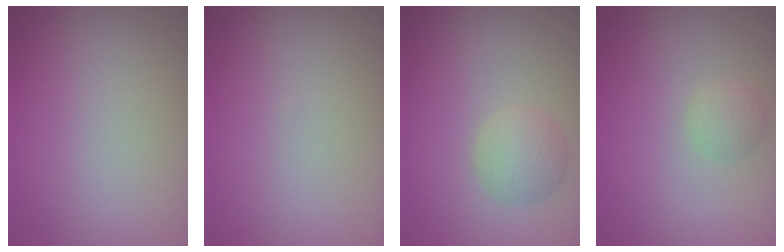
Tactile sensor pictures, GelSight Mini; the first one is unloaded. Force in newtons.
{"total": 0.0}
{"total": 2.4, "press": 2.4, "slide": 0.1}
{"total": 1.4, "press": 1.4, "slide": 0.1}